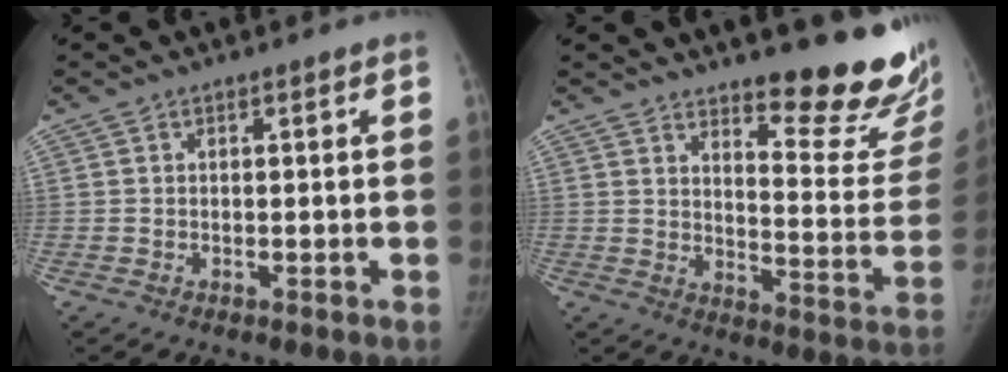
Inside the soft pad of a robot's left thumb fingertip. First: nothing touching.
{"total": 19.7, "force": [15.0, 4.9, 11.7], "torque": [-0.111, -0.137, 0.191]}